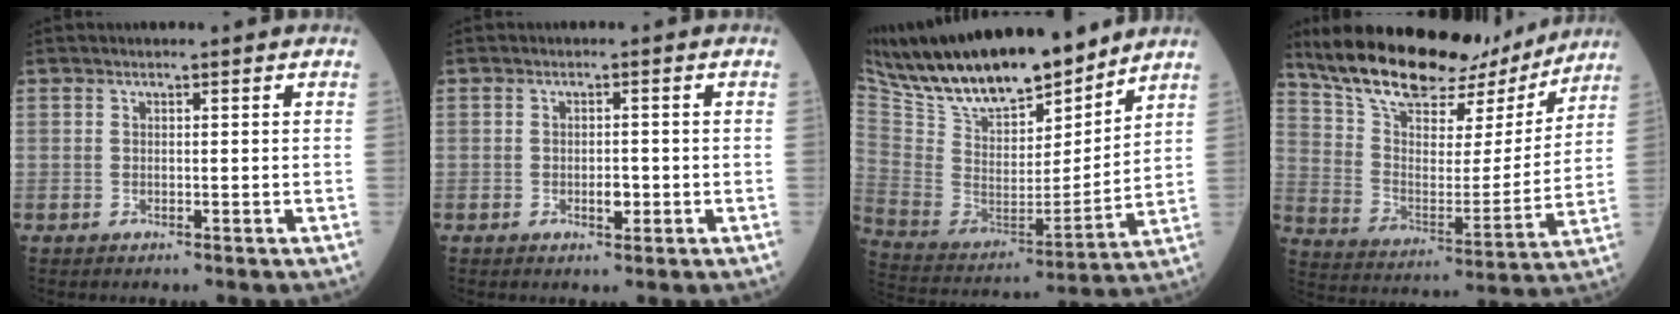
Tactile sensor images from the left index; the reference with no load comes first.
{"total": 1.8, "force": [-0.7, 0.9, 1.4], "torque": [-0.020, -0.002, -0.011]}
{"total": 21.6, "force": [18.0, 5.8, 10.4], "torque": [-0.195, -0.006, 0.318]}
{"total": 23.7, "force": [19.3, 8.0, 11.2], "torque": [-0.191, 0.006, 0.298]}